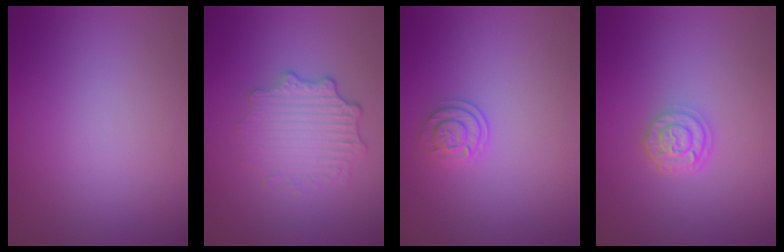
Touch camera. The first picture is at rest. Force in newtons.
{"total": 3.7, "press": 2.9, "slide": 2.3}
{"total": 1.9, "press": 1.6, "slide": 1.1}
{"total": 2.6, "press": 2.1, "slide": 1.5}